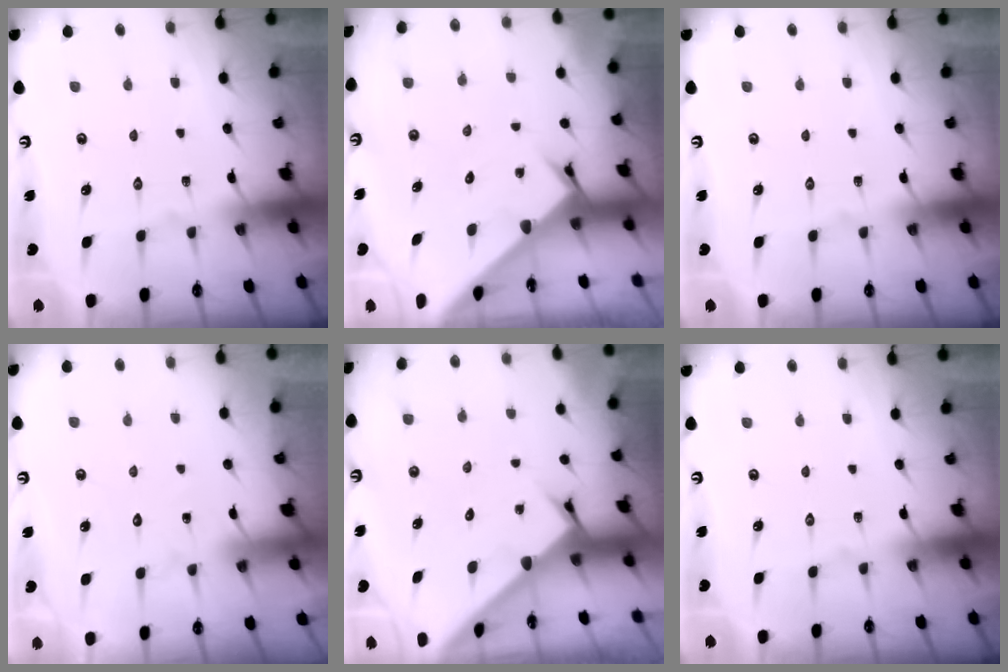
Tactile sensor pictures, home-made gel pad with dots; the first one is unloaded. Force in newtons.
{"total": 2.1, "press": 2.1, "slide": 0.2}
{"total": 0.0}
{"total": 4.8, "press": 4.8, "slide": 0.5}
{"total": 2.4, "press": 2.4, "slide": 0.2}
{"total": 0.0}